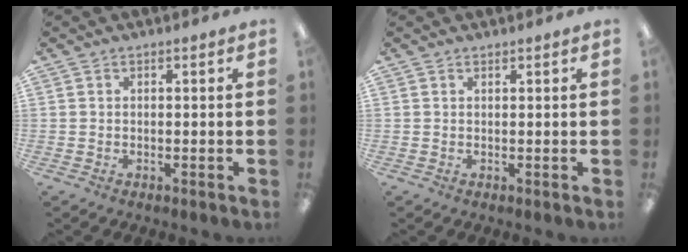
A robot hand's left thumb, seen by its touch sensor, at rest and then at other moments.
{"total": 0.5, "force": [0.5, 0.0, 0.0], "torque": [-0.001, 0.000, 0.009]}